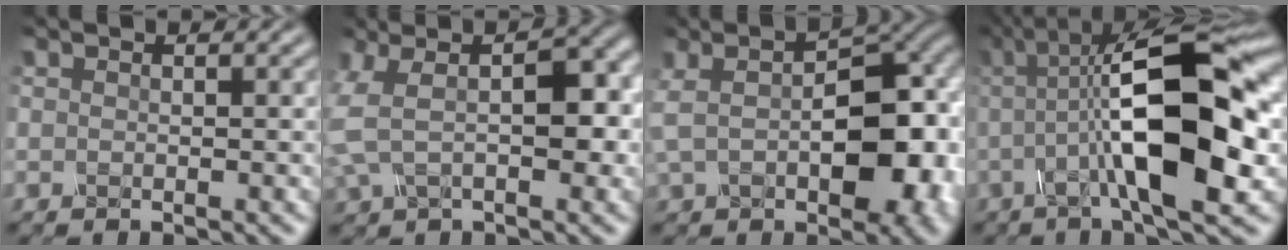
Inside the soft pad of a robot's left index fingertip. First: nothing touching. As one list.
[{"total": 6.8, "force": [0.3, 3.6, 5.8], "torque": [-0.111, 0.009, 0.001]}, {"total": 10.7, "force": [-0.5, 5.4, 9.2], "torque": [-0.147, -0.001, -0.006]}, {"total": 13.1, "force": [-0.2, 4.0, 12.5], "torque": [-0.200, 0.014, -0.013]}]